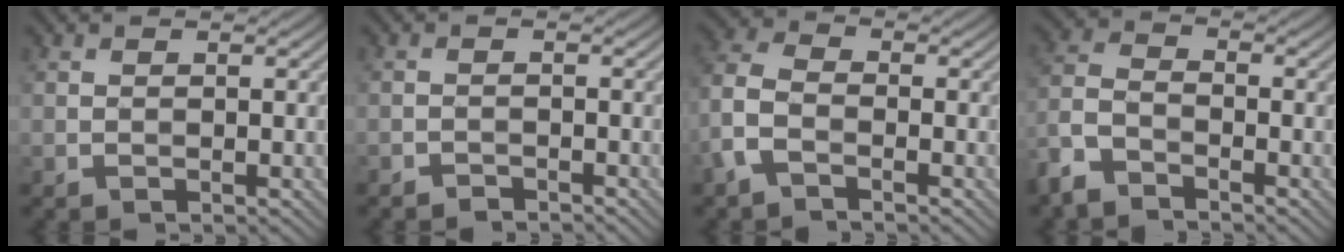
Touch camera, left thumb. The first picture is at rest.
{"total": 1.4, "force": [-1.3, 0.2, 0.3], "torque": [-0.003, 0.000, -0.026]}
{"total": 5.2, "force": [-2.7, 2.7, 3.6], "torque": [-0.096, 0.002, -0.073]}
{"total": 5.9, "force": [-4.5, 2.5, 2.9], "torque": [-0.071, -0.003, -0.110]}